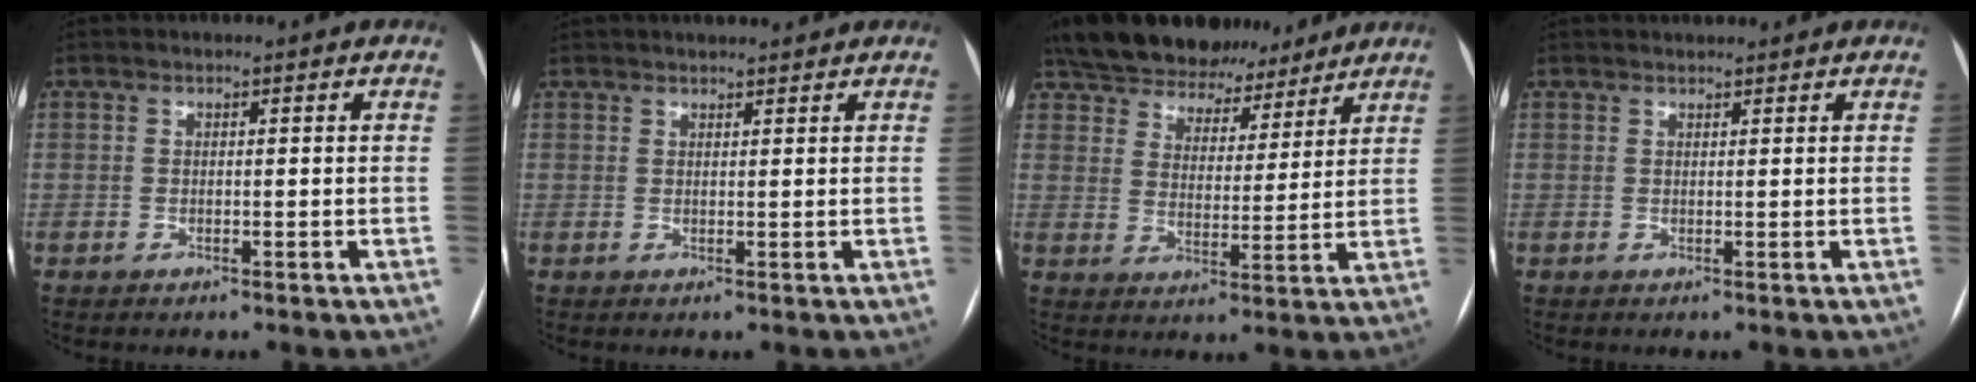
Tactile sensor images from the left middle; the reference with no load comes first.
{"total": 5.2, "force": [4.8, 0.6, 2.1], "torque": [-0.028, 0.029, 0.066]}
{"total": 16.9, "force": [14.4, 7.4, 5.0], "torque": [-0.095, 0.027, 0.212]}
{"total": 2.7, "force": [2.7, 0.3, 0.6], "torque": [-0.006, 0.026, 0.038]}